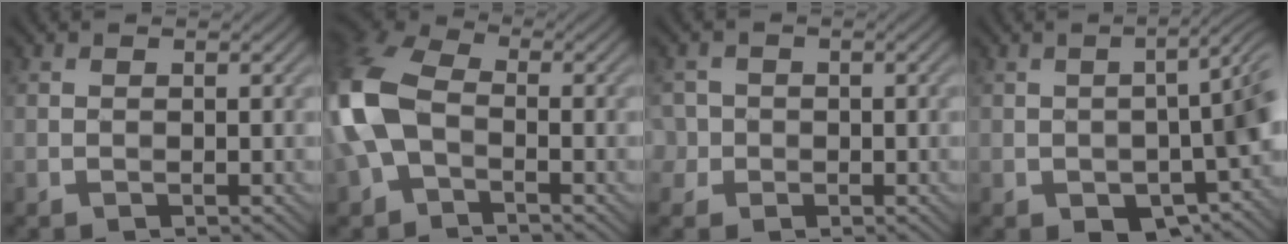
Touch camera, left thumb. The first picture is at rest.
{"total": 11.8, "force": [-2.0, 7.5, 8.9], "torque": [-0.245, 0.004, -0.056]}
{"total": 2.3, "force": [-0.4, 2.2, 0.2], "torque": [-0.004, -0.004, -0.010]}
{"total": 10.5, "force": [-4.1, 4.4, 8.6], "torque": [-0.104, -0.018, -0.052]}